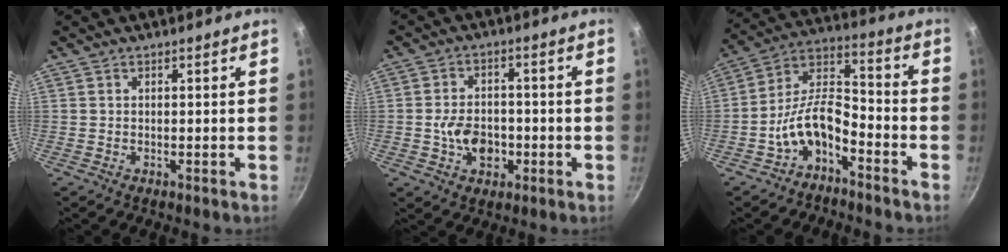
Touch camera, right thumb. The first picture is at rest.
{"total": 7.8, "force": [-1.9, 5.4, 5.3], "torque": [-0.068, 0.014, -0.032]}
{"total": 10.6, "force": [-5.7, 5.3, 7.1], "torque": [-0.125, 0.070, -0.116]}